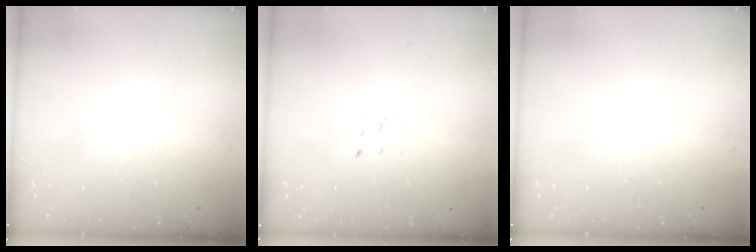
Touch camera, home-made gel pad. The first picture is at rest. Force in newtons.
{"total": 1.1, "press": 1.1, "slide": 0.1}
{"total": 0.0}